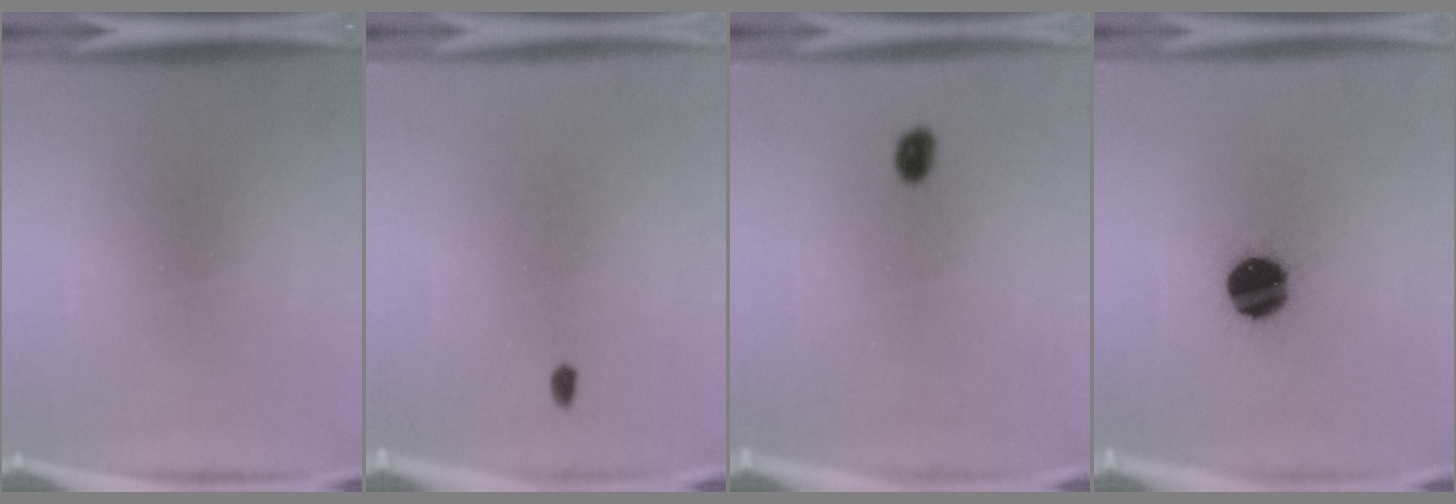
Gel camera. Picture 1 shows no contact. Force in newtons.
{"total": 1.1}
{"total": 1.9}
{"total": 14.9}